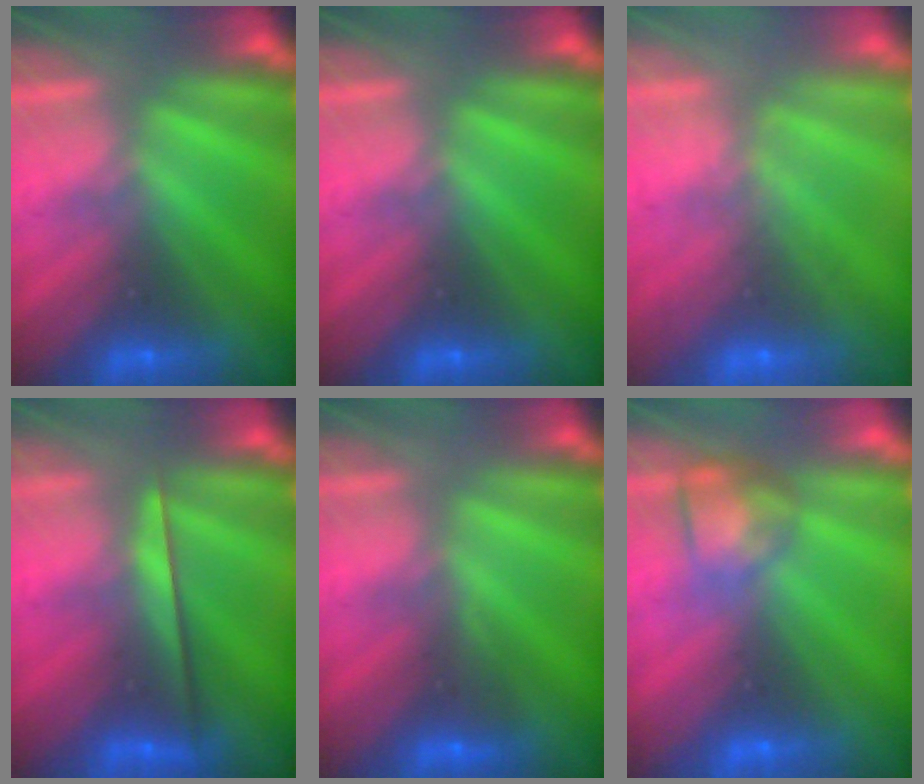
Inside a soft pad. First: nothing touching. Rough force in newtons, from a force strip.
{"total": 0.0}
{"total": 7.8}
{"total": 2.5}
{"total": 2.9}
{"total": 3.5}